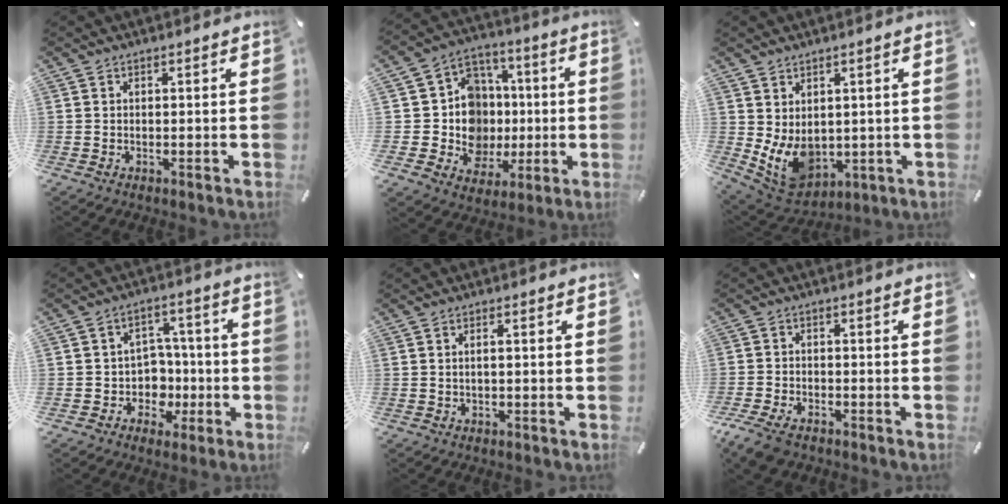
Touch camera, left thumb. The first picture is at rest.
{"total": 15.9, "force": [-0.9, 14.8, 5.6], "torque": [-0.097, 0.009, 0.009]}
{"total": 8.7, "force": [0.6, 7.3, 4.6], "torque": [-0.097, -0.023, 0.017]}
{"total": 8.7, "force": [-1.5, 8.3, 2.0], "torque": [-0.029, 0.008, -0.016]}
{"total": 1.5, "force": [-0.1, 0.3, 1.5], "torque": [-0.025, -0.002, -0.001]}
{"total": 5.2, "force": [-3.7, 2.7, 2.5], "torque": [-0.072, 0.009, -0.076]}